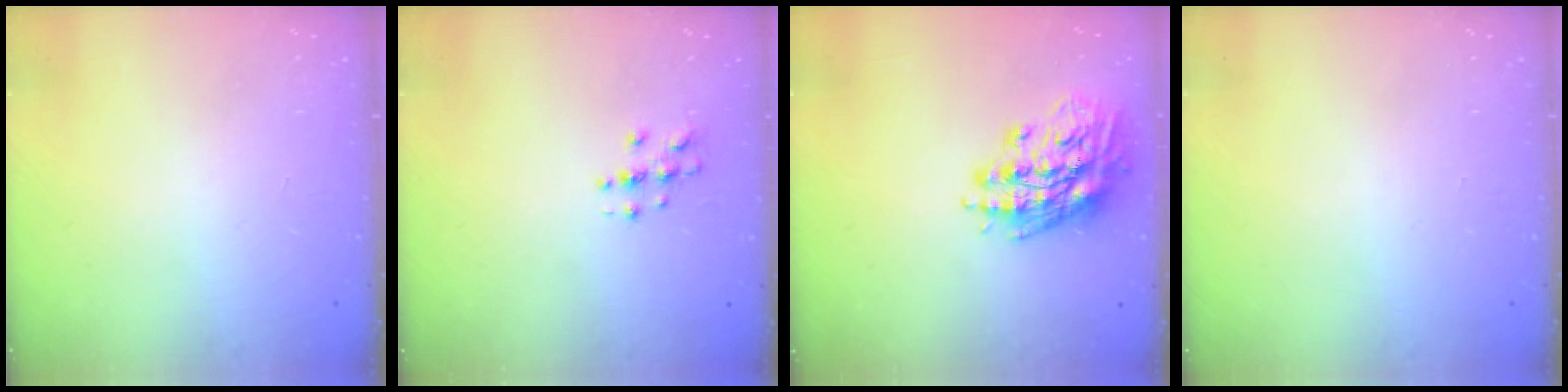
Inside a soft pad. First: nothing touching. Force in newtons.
{"total": 2.7, "press": 2.7, "slide": 0.3}
{"total": 16.1, "press": 15.9, "slide": 2.1}
{"total": 0.0}